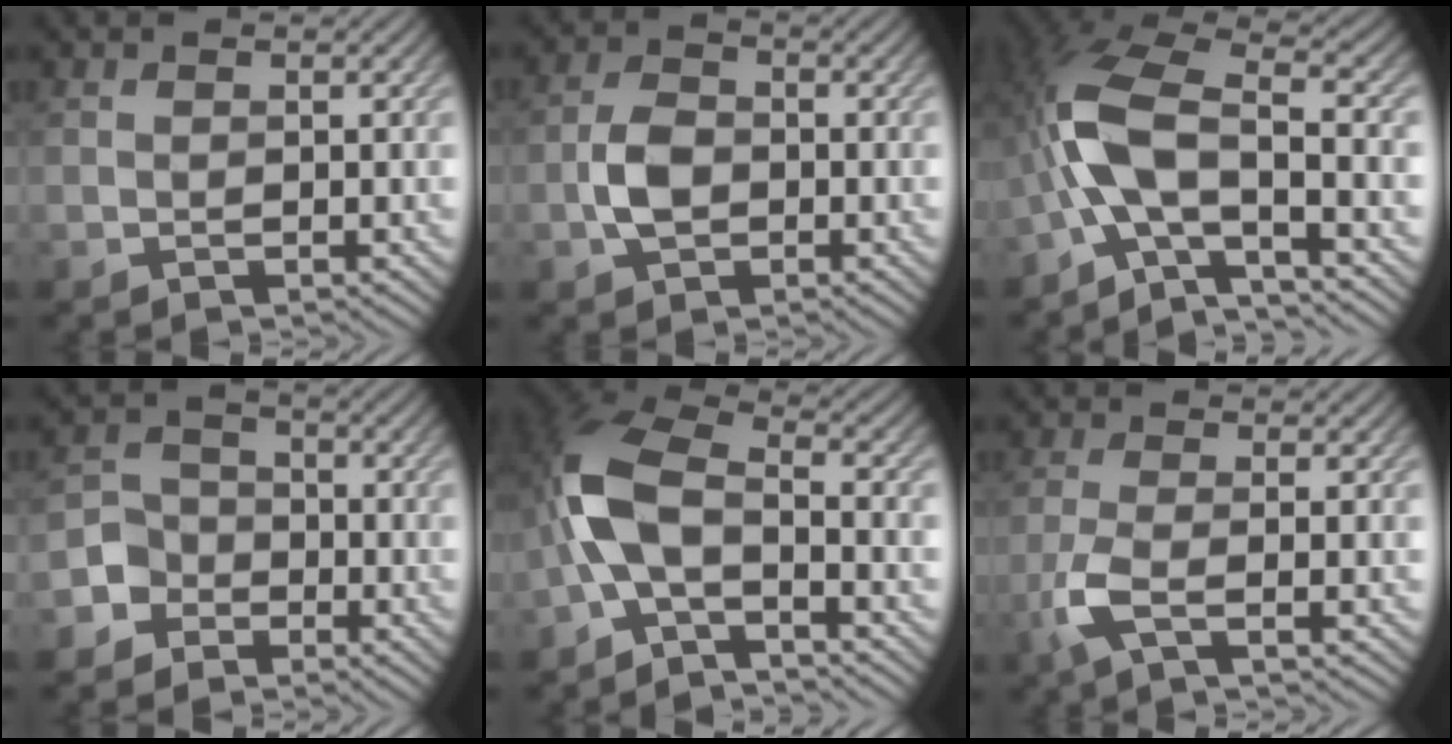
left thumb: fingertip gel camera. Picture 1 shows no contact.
{"total": 4.2, "force": [-1.0, 2.9, 2.9], "torque": [-0.069, 0.003, -0.028]}
{"total": 11.7, "force": [-3.1, 4.2, 10.4], "torque": [-0.214, 0.006, -0.074]}
{"total": 4.3, "force": [-2.4, 3.5, 0.7], "torque": [-0.016, 0.006, -0.066]}
{"total": 8.5, "force": [-2.7, 3.8, 7.1], "torque": [-0.154, 0.012, -0.080]}
{"total": 3.8, "force": [-1.6, 0.8, 3.4], "torque": [-0.087, -0.003, -0.046]}